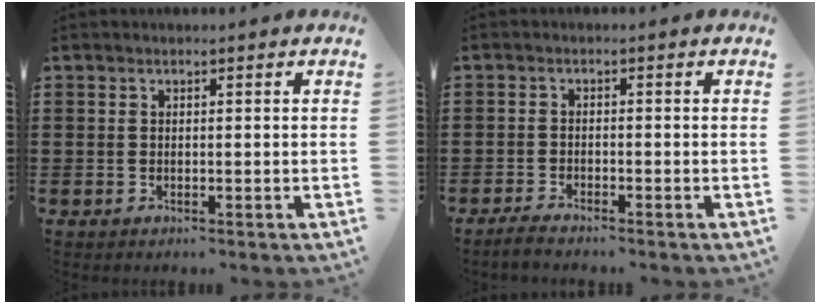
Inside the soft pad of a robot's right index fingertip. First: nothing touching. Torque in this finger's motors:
{"motor_torque": [0.74, 0.86, -0.24, -0.05]}